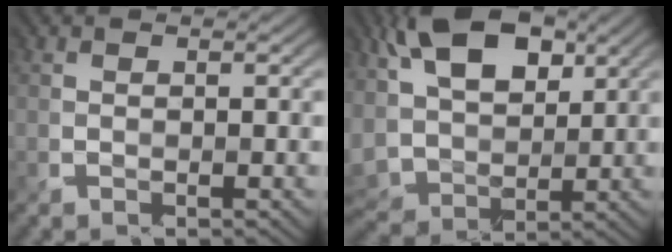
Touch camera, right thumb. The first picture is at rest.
{"total": 12.4, "force": [4.7, 7.2, 8.9], "torque": [-0.203, 0.003, 0.097]}